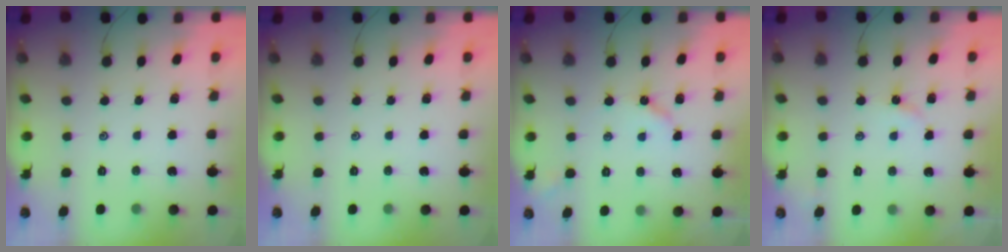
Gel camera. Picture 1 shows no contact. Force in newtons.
{"total": 0.0}
{"total": 3.6, "press": 3.6, "slide": 0.3}
{"total": 2.3, "press": 2.3, "slide": 0.4}